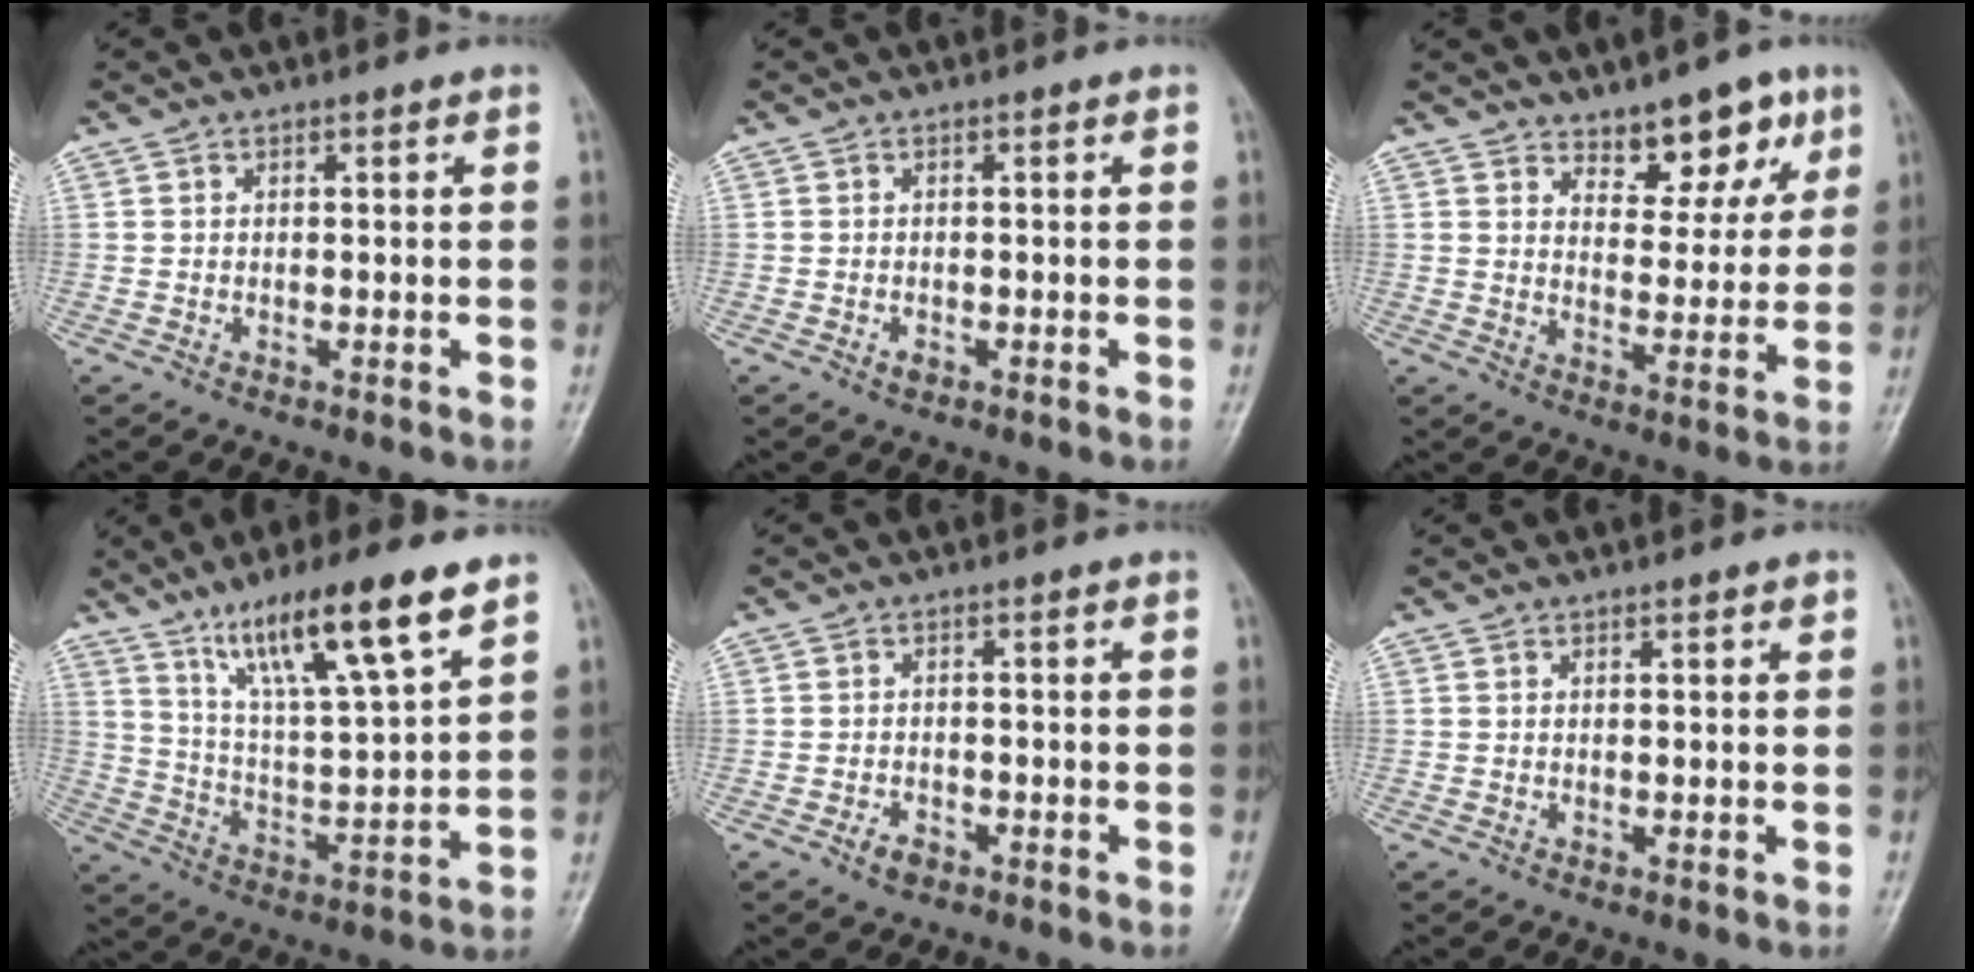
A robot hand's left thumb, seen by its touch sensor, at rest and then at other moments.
{"total": 1.1, "force": [-0.5, 0.7, 0.6], "torque": [-0.008, 0.000, -0.007]}
{"total": 8.8, "force": [5.9, 4.5, 4.6], "torque": [-0.021, -0.037, 0.087]}
{"total": 16.8, "force": [10.6, 2.5, 12.8], "torque": [-0.214, -0.046, 0.193]}
{"total": 2.3, "force": [-1.3, 1.5, 1.3], "torque": [-0.020, 0.005, -0.020]}
{"total": 0.9, "force": [0.6, 0.2, 0.7], "torque": [-0.010, -0.001, 0.008]}